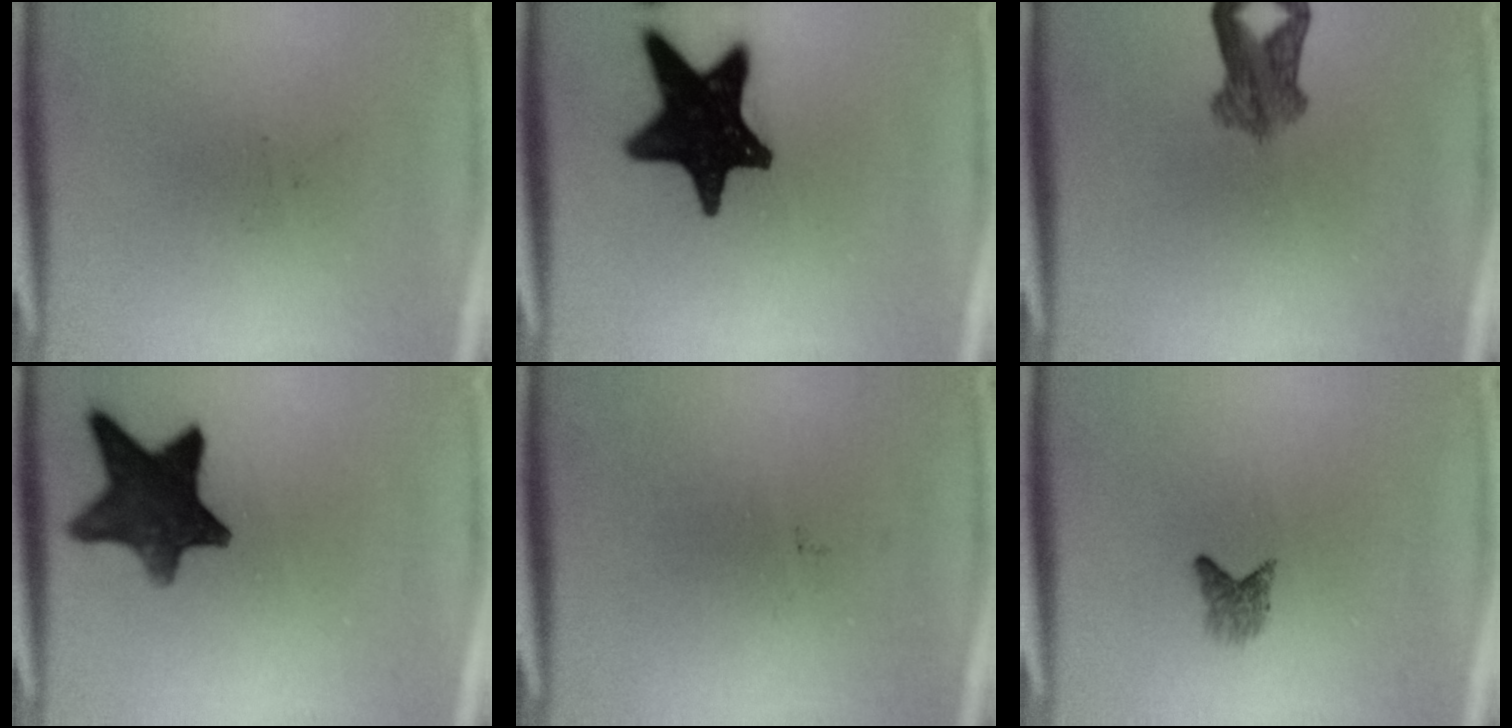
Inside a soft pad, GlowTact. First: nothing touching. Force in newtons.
{"total": 19.0}
{"total": 4.8}
{"total": 12.5}
{"total": 0.0}
{"total": 1.8}